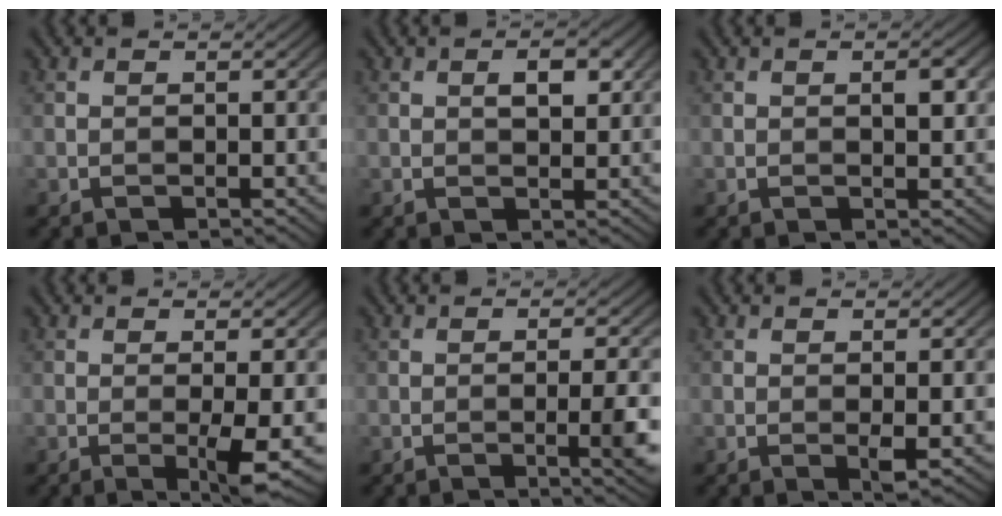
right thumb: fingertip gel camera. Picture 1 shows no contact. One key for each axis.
{"total": 2.7, "fx": 0.9, "fy": 1.3, "fz": 2.3, "tx": -0.032, "ty": 0.000, "tz": 0.014}
{"total": 1.9, "fx": 0.4, "fy": 0.6, "fz": 1.7, "tx": -0.025, "ty": -0.001, "tz": 0.005}
{"total": 4.6, "fx": -0.9, "fy": 0.4, "fz": 4.5, "tx": -0.082, "ty": -0.003, "tz": -0.015}
{"total": 4.5, "fx": -0.9, "fy": 0.7, "fz": 4.3, "tx": -0.067, "ty": 0.002, "tz": -0.015}
{"total": 1.7, "fx": -0.2, "fy": 0.2, "fz": 1.7, "tx": -0.032, "ty": -0.003, "tz": -0.005}